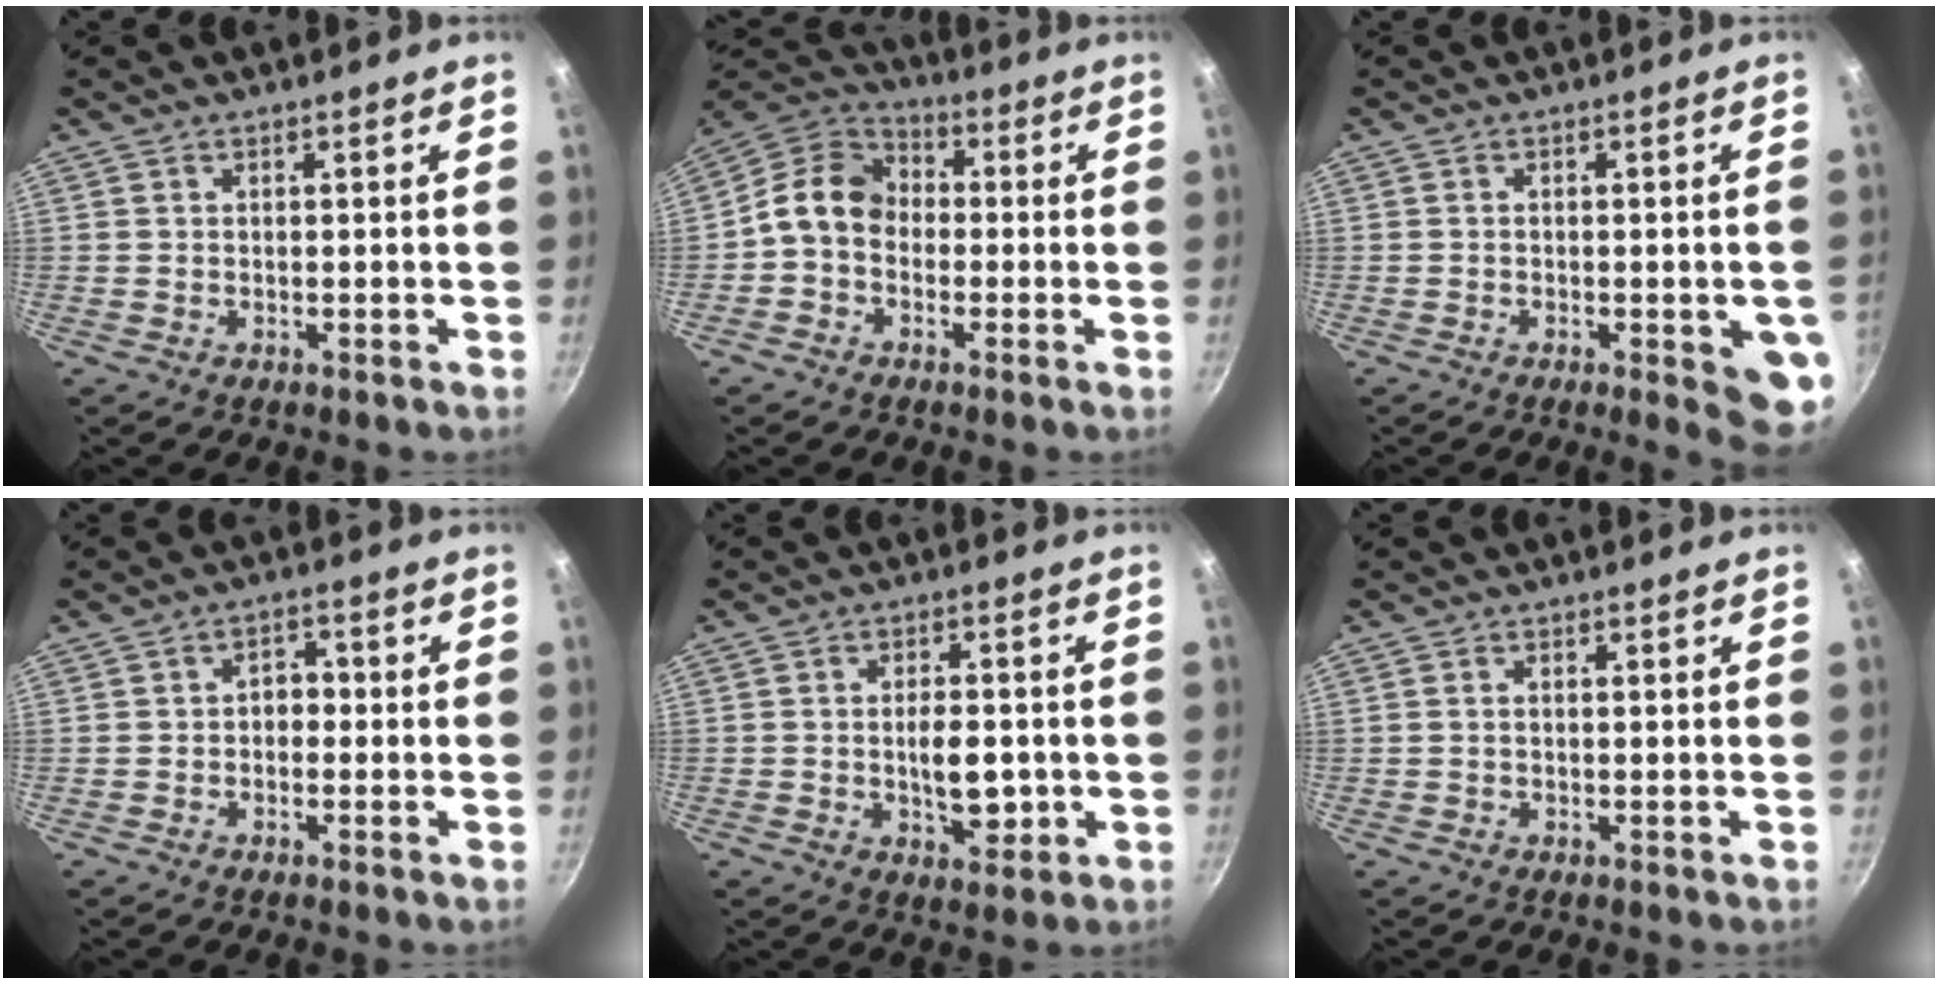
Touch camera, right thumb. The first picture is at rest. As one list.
[{"total": 10.0, "force": [-1.2, 8.0, 5.9], "torque": [-0.079, 0.042, -0.048]}, {"total": 7.5, "force": [-2.3, 2.3, 6.8], "torque": [-0.058, 0.004, -0.025]}, {"total": 3.2, "force": [-0.4, 2.4, 2.1], "torque": [-0.010, 0.013, -0.012]}, {"total": 7.6, "force": [-1.1, 4.1, 6.3], "torque": [-0.074, 0.001, -0.014]}, {"total": 0.7, "force": [0.0, 0.5, 0.6], "torque": [-0.011, 0.003, -0.001]}]